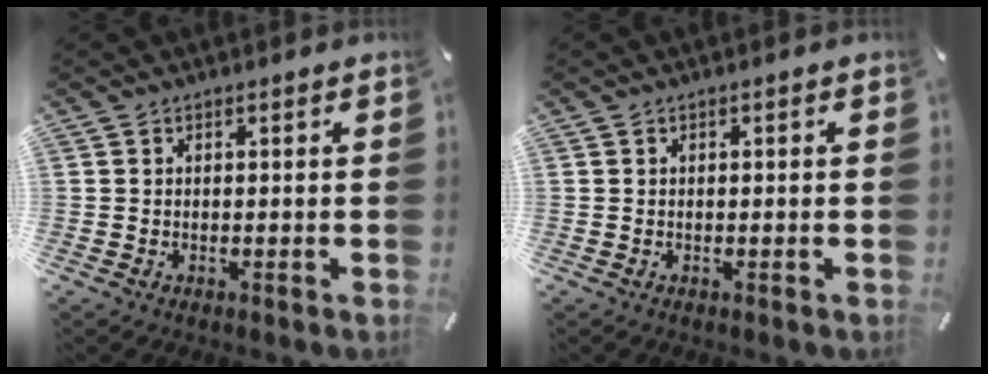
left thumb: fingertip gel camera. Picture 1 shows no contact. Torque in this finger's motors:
{"motor_torque": [-0.02, 0.11, 0.06, 0.12, 0.04]}